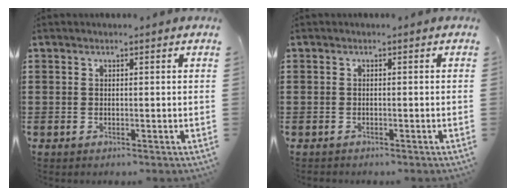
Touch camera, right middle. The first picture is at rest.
{"total": 0.9, "force": [-0.7, 0.6, -0.1], "torque": [0.001, 0.004, -0.016]}